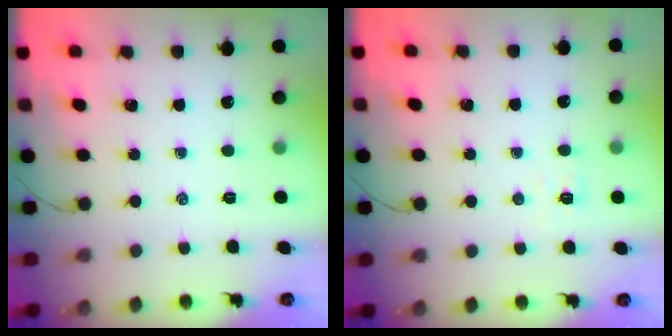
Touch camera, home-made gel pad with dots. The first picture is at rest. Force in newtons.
{"total": 2.8, "press": 2.7, "slide": 0.8}